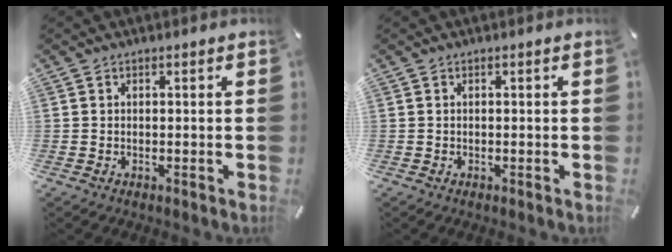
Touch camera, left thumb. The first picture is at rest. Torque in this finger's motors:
{"motor_torque": [-0.15, 0.29, -0.01, -0.15, 0.01]}